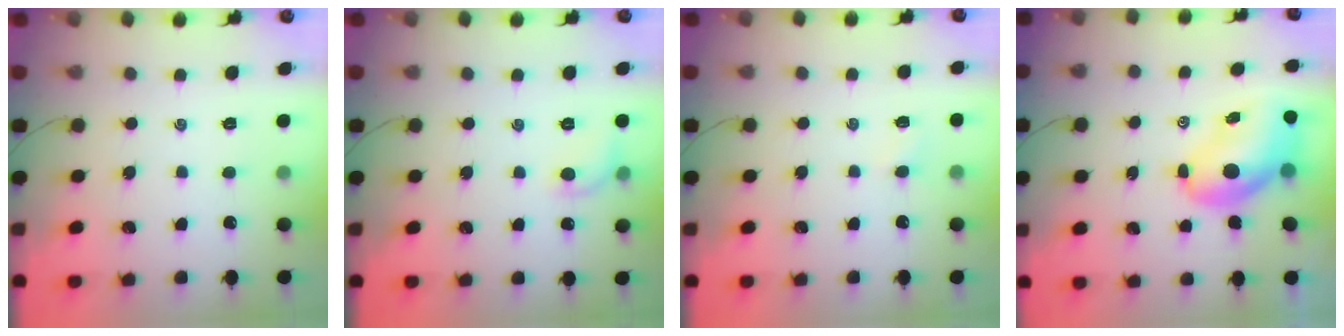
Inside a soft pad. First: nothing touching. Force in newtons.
{"total": 6.2, "press": 6.0, "slide": 1.4}
{"total": 2.5, "press": 2.4, "slide": 0.8}
{"total": 10.0, "press": 9.5, "slide": 3.1}